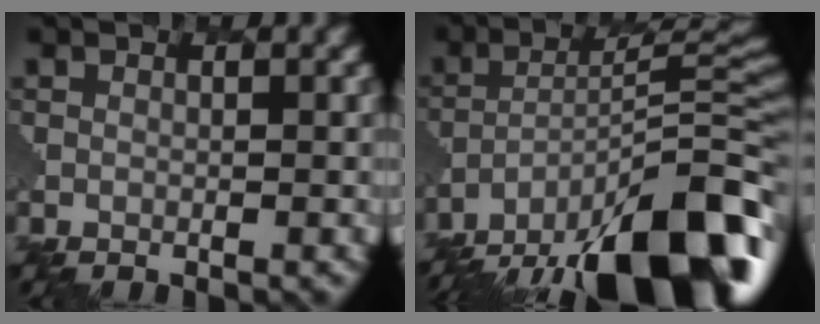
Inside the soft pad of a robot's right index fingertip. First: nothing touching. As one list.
[{"total": 16.3, "force": [-12.1, 4.9, 9.7], "torque": [-0.157, -0.010, -0.194]}]